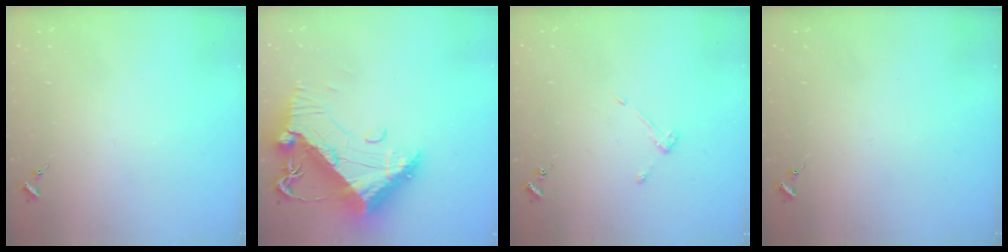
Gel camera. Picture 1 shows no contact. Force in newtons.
{"total": 19.4, "press": 19.3, "slide": 2.1}
{"total": 3.6, "press": 3.5, "slide": 0.6}
{"total": 0.0}